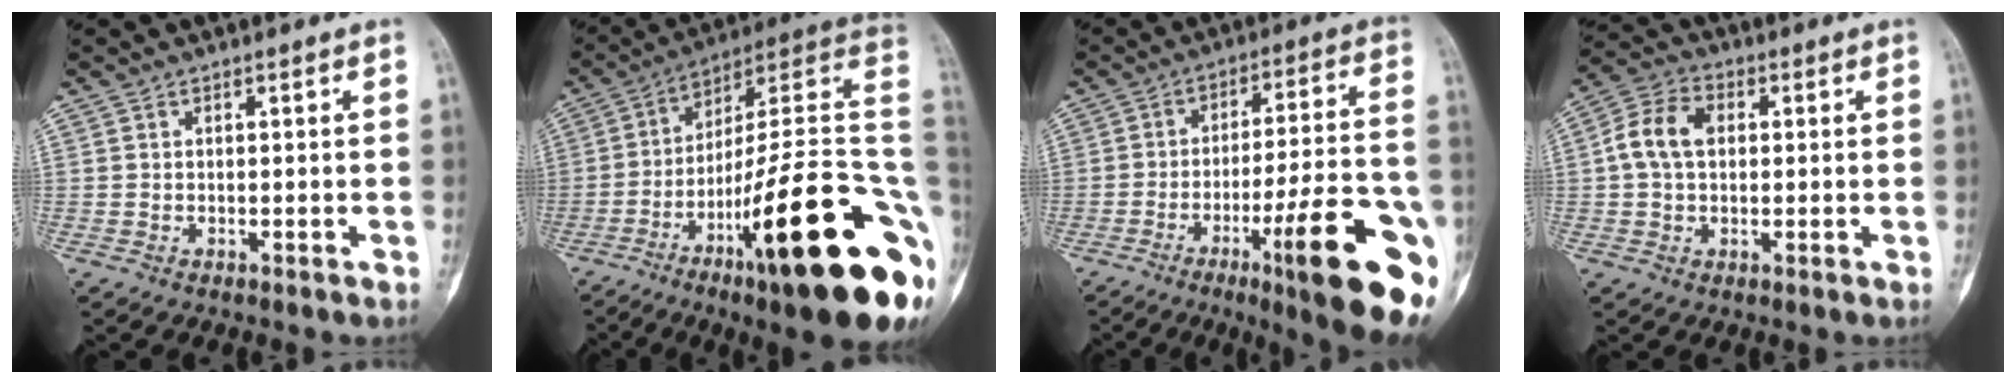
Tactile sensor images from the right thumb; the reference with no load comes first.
{"total": 31.5, "force": [-8.2, 6.2, 29.8], "torque": [-0.348, 0.049, -0.133]}
{"total": 22.7, "force": [-9.3, 3.8, 20.4], "torque": [-0.235, 0.031, -0.130]}
{"total": 8.4, "force": [0.9, 5.9, 5.9], "torque": [-0.109, 0.023, 0.009]}